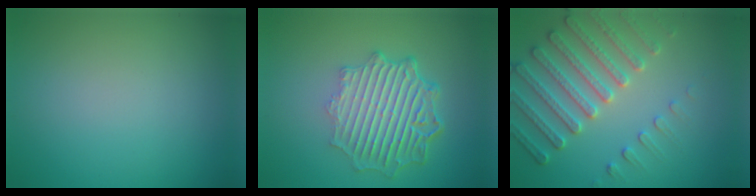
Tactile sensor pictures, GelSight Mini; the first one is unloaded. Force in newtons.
{"total": 6.5, "press": 4.8, "slide": 4.4}
{"total": 5.2, "press": 4.7, "slide": 2.3}